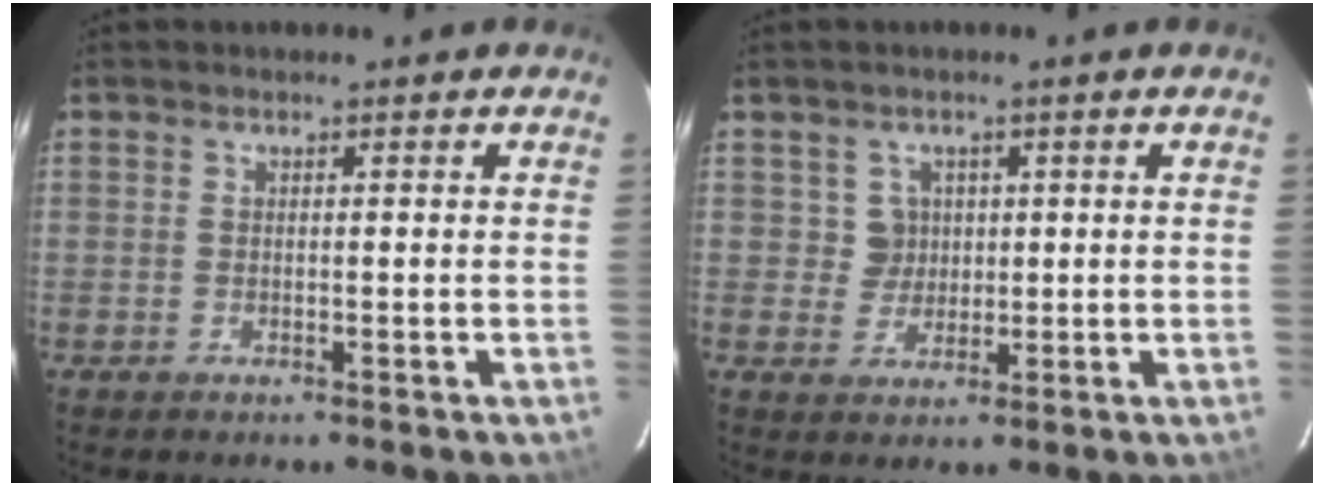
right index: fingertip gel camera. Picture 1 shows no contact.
{"total": 3.7, "force": [1.0, 3.6, 0.1], "torque": [0.005, 0.011, 0.019]}